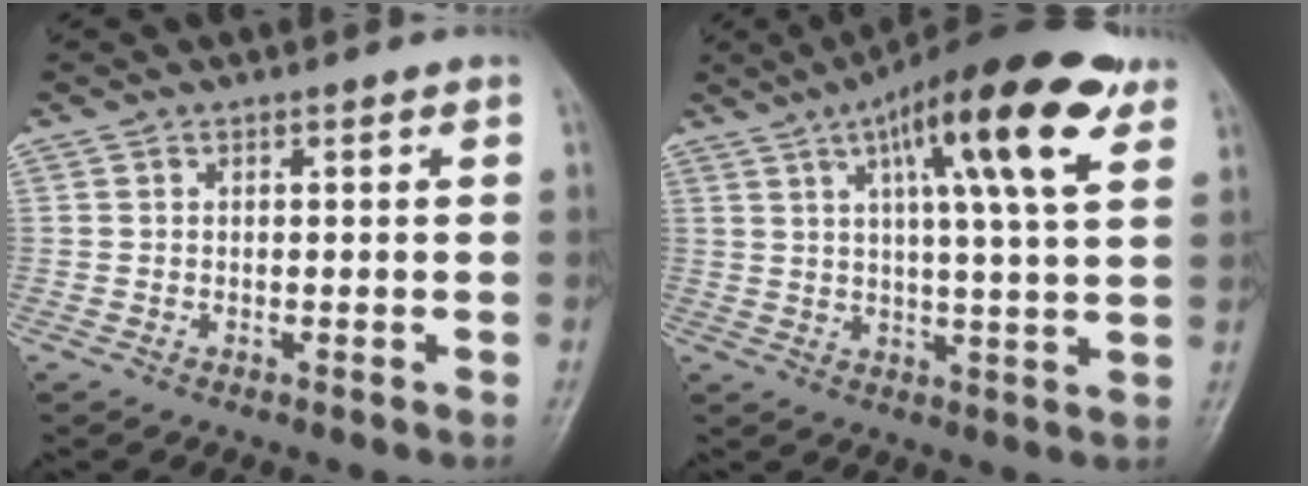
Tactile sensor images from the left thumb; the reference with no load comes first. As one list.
[{"total": 18.2, "force": [8.6, 3.6, 15.6], "torque": [-0.224, -0.011, 0.125]}]